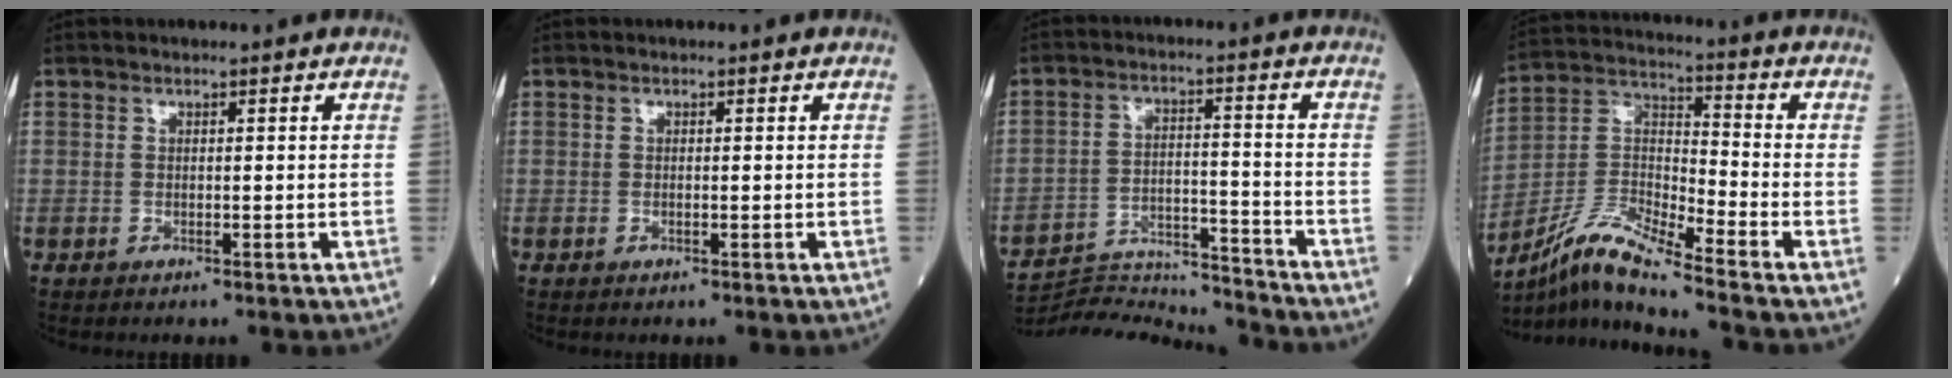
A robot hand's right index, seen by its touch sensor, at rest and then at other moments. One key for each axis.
{"total": 0.0}
{"total": 13.6, "fx": -13.6, "fy": -0.9, "fz": 0.0, "tx": -0.003, "ty": 0.017, "tz": -0.218}
{"total": 10.9, "fx": -9.4, "fy": -0.7, "fz": 5.5, "tx": -0.123, "ty": 0.005, "tz": -0.177}